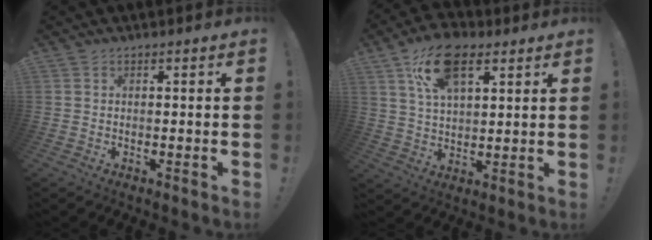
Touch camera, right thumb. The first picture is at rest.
{"total": 15.1, "force": [7.6, 7.9, 10.5], "torque": [-0.169, -0.014, 0.137]}